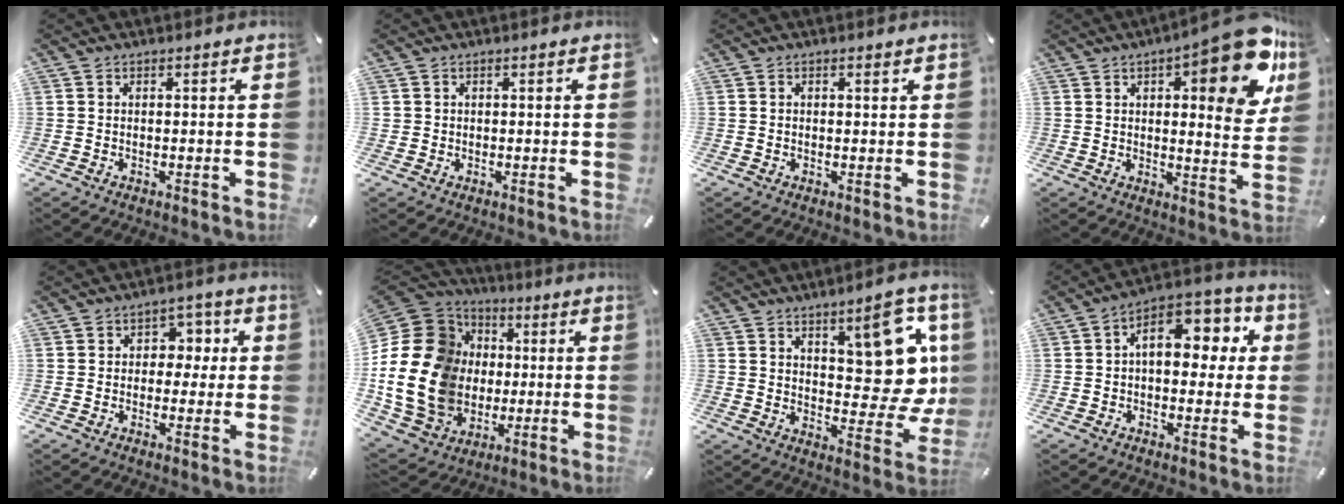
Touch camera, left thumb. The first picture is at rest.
{"total": 0.8, "force": [0.2, 0.8, 0.1], "torque": [0.000, 0.004, 0.003]}
{"total": 0.8, "force": [0.3, 0.5, 0.6], "torque": [-0.012, 0.003, 0.004]}
{"total": 18.3, "force": [9.5, 6.2, 14.3], "torque": [-0.169, -0.070, 0.144]}
{"total": 5.1, "force": [-0.3, 4.5, 2.4], "torque": [-0.023, 0.007, -0.014]}
{"total": 24.1, "force": [-0.7, 20.0, 13.4], "torque": [-0.285, -0.002, 0.005]}
{"total": 15.9, "force": [7.0, 7.9, 11.9], "torque": [-0.128, -0.060, 0.119]}
{"total": 11.8, "force": [3.2, 7.4, 8.6], "torque": [-0.122, -0.012, 0.055]}